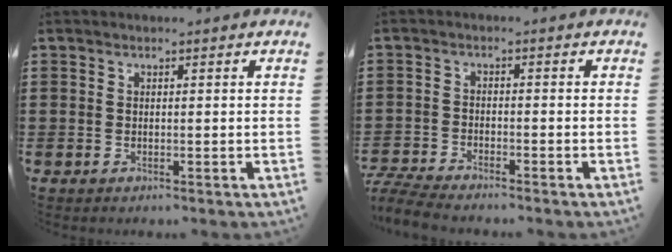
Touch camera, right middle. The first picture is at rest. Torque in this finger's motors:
{"motor_torque": [2.14, 0.00, 0.50, 0.17]}